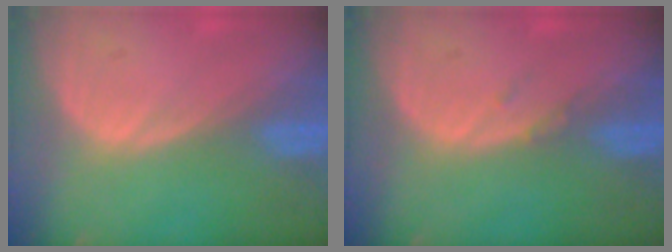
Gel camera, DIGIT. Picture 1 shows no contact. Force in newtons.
{"total": 0.8, "press": 0.8, "slide": 0.1}